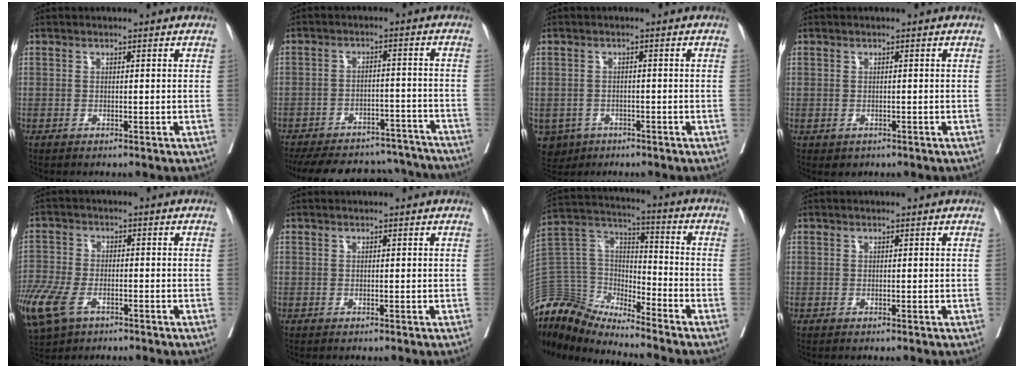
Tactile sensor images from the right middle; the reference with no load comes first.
{"total": 22.9, "force": [-20.4, 7.5, 7.3], "torque": [-0.150, 0.002, -0.267]}
{"total": 5.0, "force": [-2.7, 4.1, 0.9], "torque": [-0.018, 0.004, -0.038]}
{"total": 1.2, "force": [-0.6, 0.9, 0.4], "torque": [-0.007, 0.000, -0.001]}
{"total": 16.6, "force": [-8.9, 9.6, 10.2], "torque": [-0.305, -0.022, -0.160]}
{"total": 0.0}
{"total": 10.7, "force": [-10.5, 1.8, 0.4], "torque": [-0.012, 0.060, -0.209]}
{"total": 0.0}